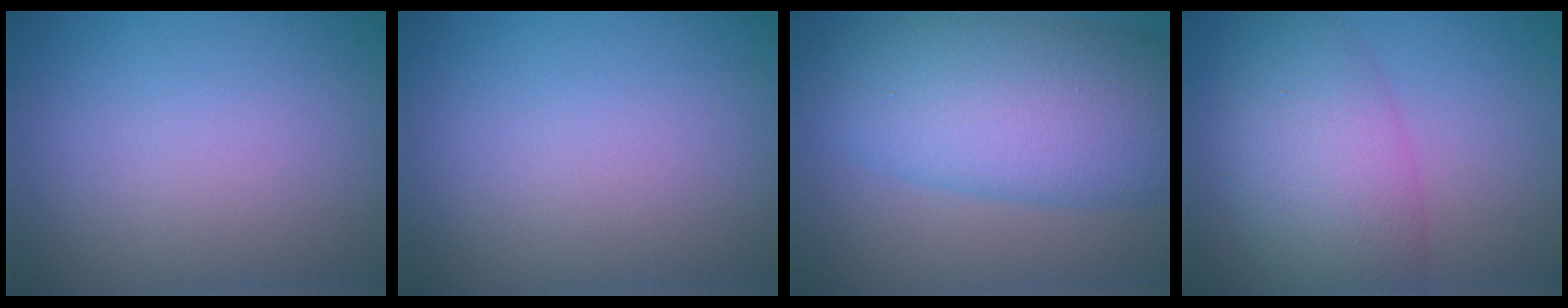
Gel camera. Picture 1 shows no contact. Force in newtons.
{"total": 0.0}
{"total": 10.1, "press": 10.1, "slide": 0.2}
{"total": 7.4, "press": 7.4, "slide": 0.2}